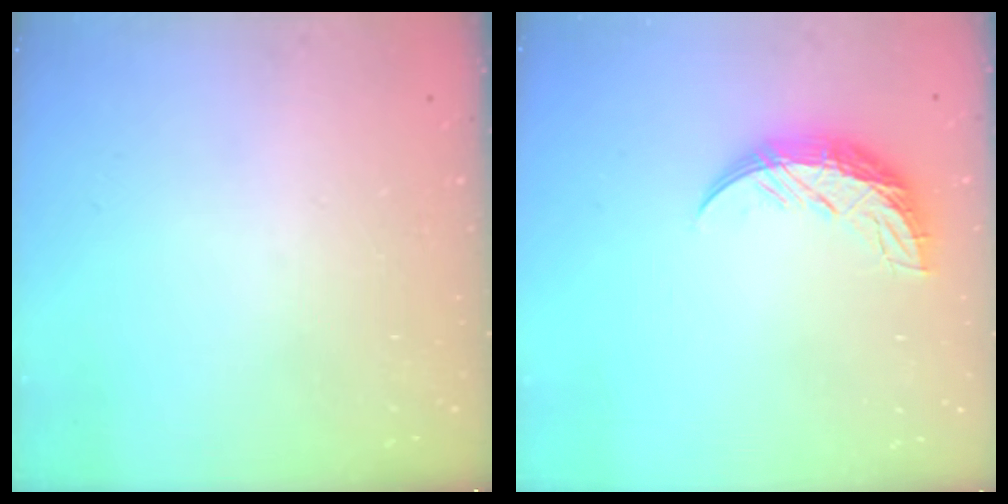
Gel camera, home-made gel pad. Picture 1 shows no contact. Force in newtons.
{"total": 10.7, "press": 10.7, "slide": 0.4}